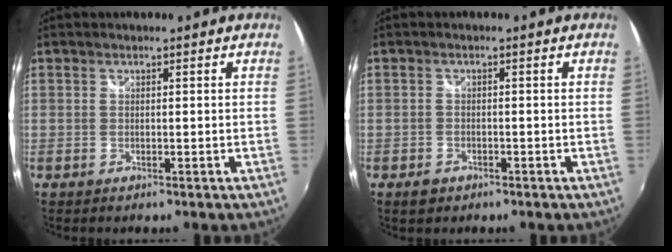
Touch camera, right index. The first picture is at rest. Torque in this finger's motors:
{"motor_torque": [0.24, -0.19, 0.10, 0.03]}